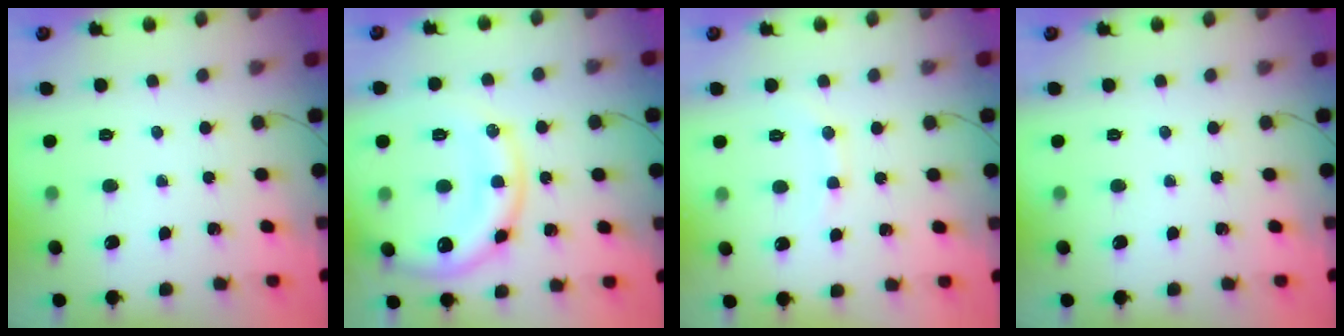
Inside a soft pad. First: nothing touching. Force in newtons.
{"total": 17.2, "press": 17.1, "slide": 1.7}
{"total": 5.9, "press": 5.7, "slide": 1.6}
{"total": 0.0}